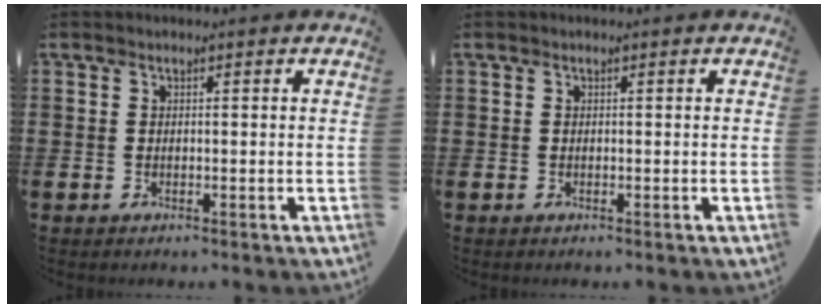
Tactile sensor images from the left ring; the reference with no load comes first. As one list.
[{"total": 0.0}]